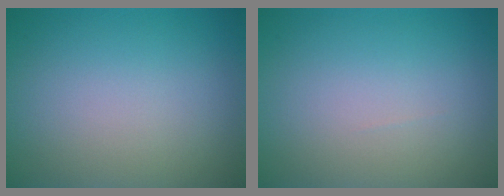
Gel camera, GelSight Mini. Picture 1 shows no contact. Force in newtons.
{"total": 0.0}